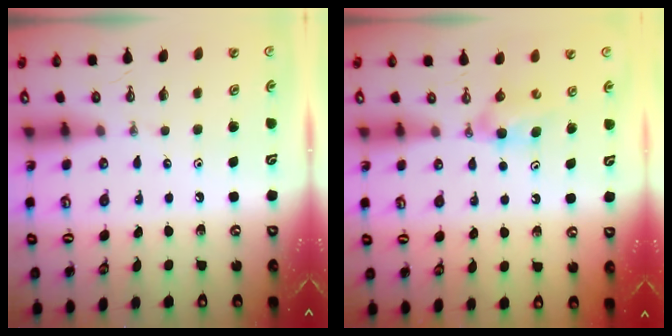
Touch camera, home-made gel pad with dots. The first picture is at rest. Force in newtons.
{"total": 3.0, "press": 2.9, "slide": 0.8}